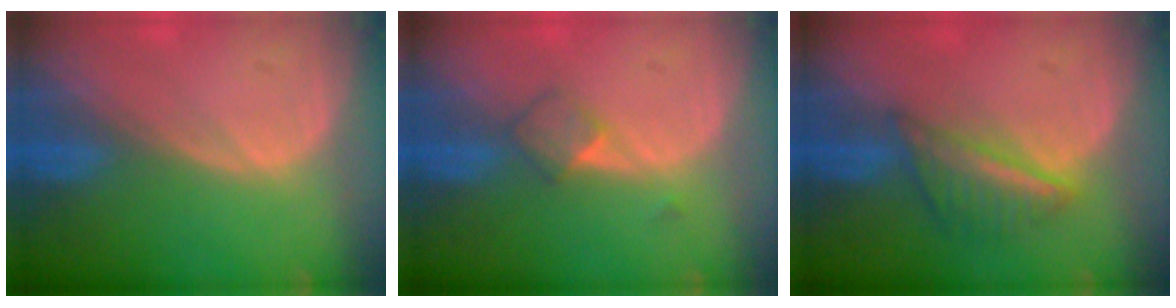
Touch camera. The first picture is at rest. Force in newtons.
{"total": 3.0, "press": 2.7, "slide": 1.2}
{"total": 5.3, "press": 5.2, "slide": 1.1}